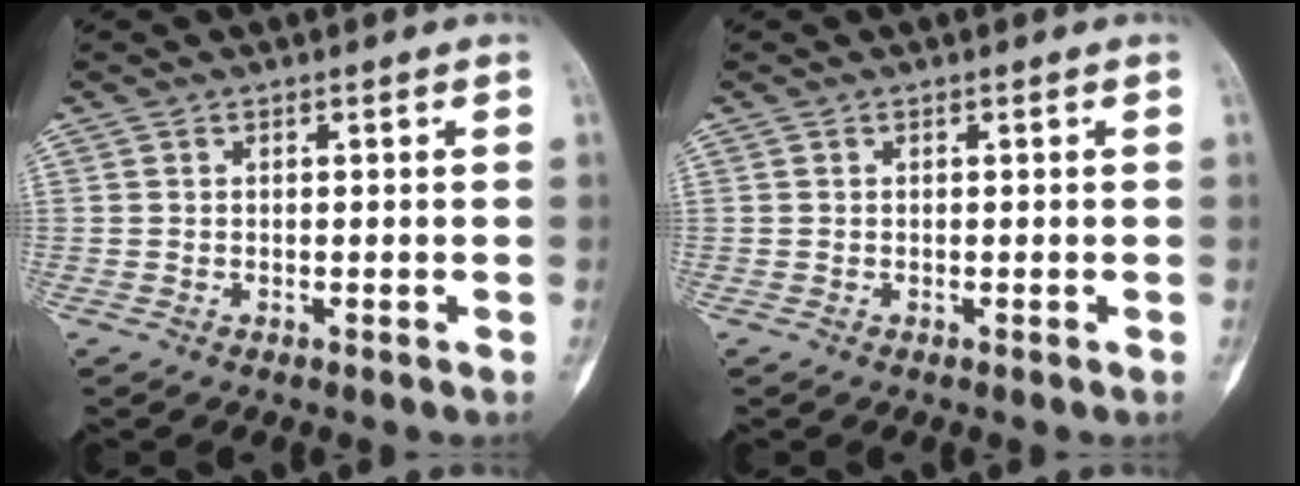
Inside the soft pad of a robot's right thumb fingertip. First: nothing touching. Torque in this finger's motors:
{"motor_torque": [0.00, 0.00, 0.04, -0.03, 0.00]}